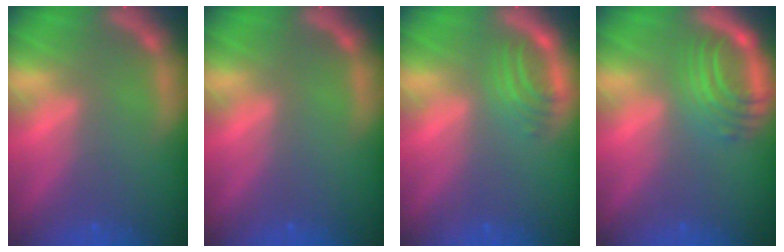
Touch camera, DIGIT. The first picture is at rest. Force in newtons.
{"total": 0.0}
{"total": 2.9}
{"total": 5.5}